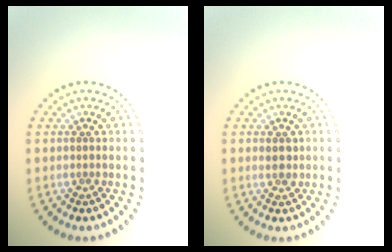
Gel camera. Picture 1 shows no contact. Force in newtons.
{"total": 1.3, "press": 1.3, "slide": 0.3}